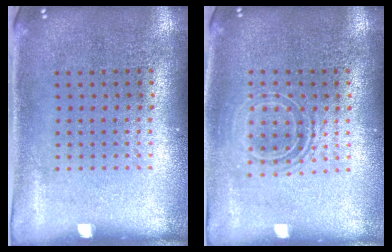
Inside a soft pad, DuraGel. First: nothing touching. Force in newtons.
{"total": 1.6, "press": 1.2, "slide": 1.0}